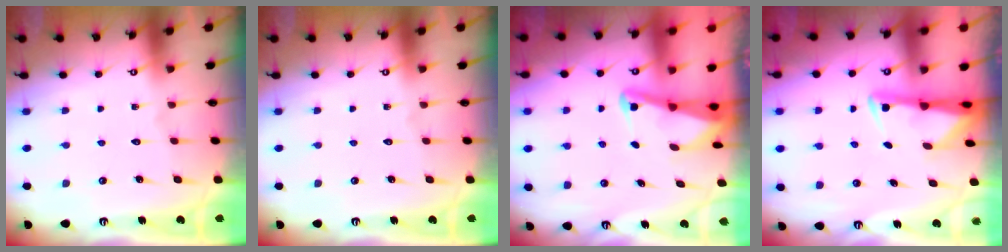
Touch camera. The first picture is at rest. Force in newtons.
{"total": 0.0}
{"total": 2.3, "press": 2.3, "slide": 0.2}
{"total": 3.0, "press": 2.9, "slide": 0.6}